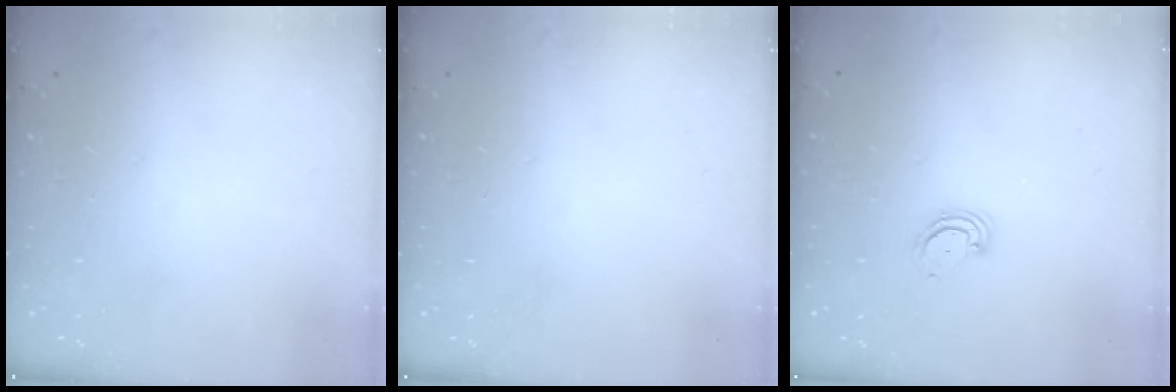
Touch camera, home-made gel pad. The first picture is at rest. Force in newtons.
{"total": 0.0}
{"total": 3.5, "press": 3.5, "slide": 0.2}